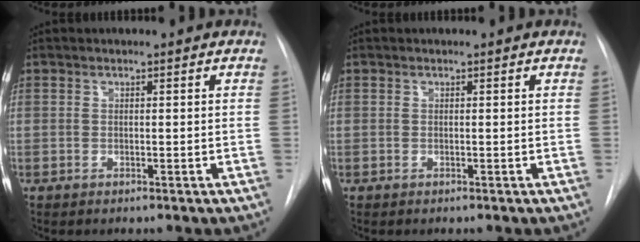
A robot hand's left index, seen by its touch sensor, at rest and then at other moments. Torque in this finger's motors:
{"motor_torque": [-0.01, 0.01, 0.00, 0.00]}